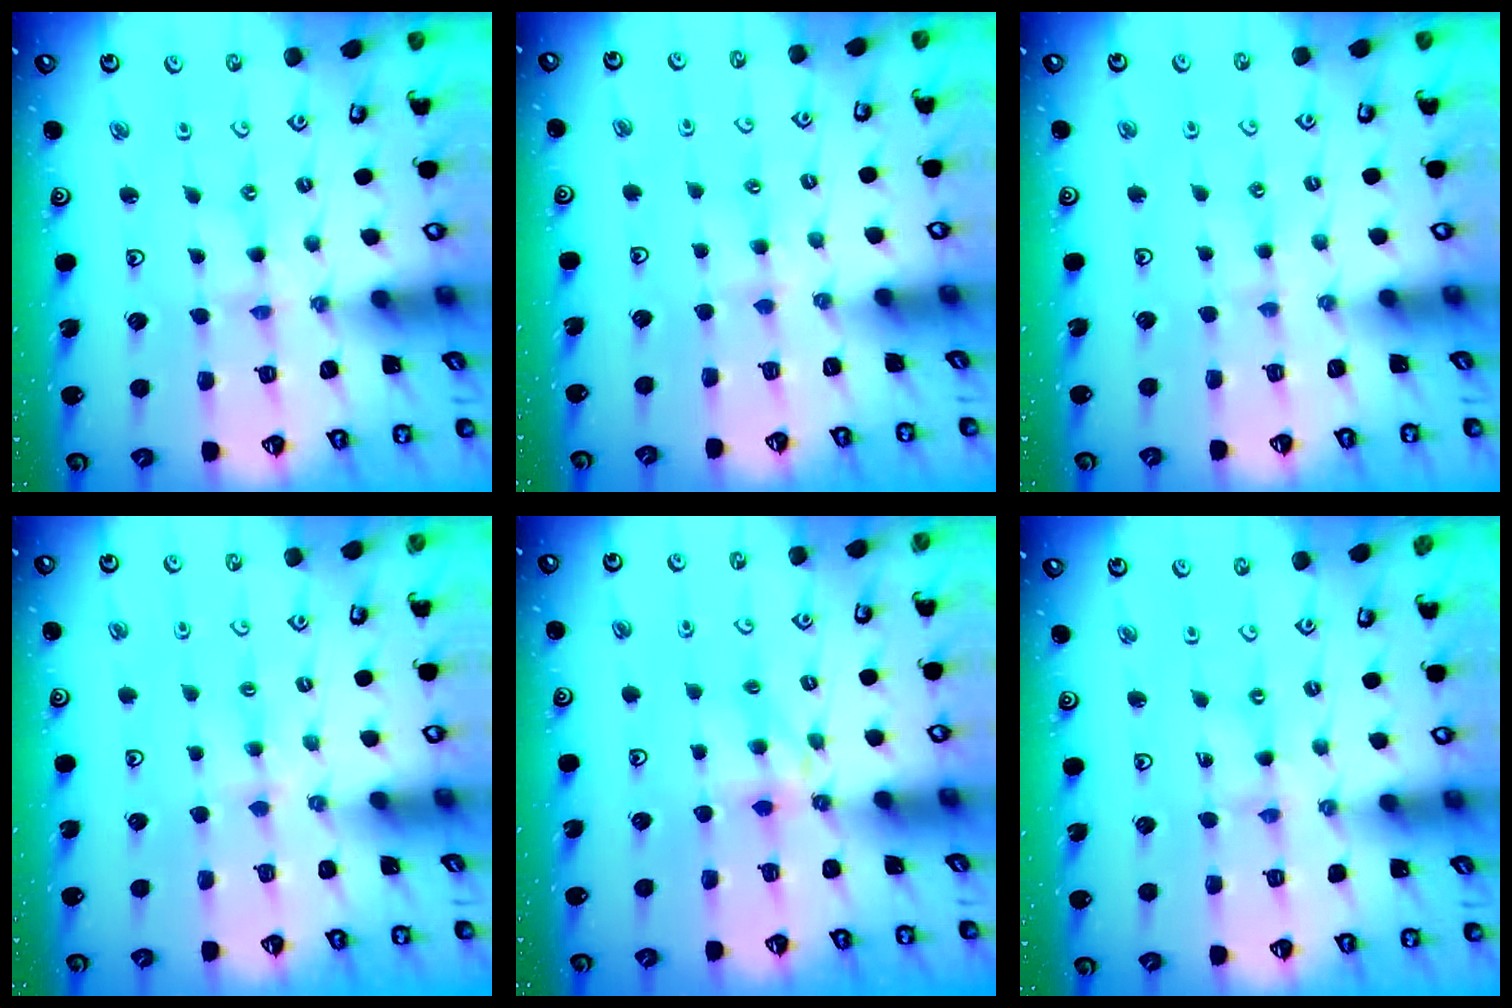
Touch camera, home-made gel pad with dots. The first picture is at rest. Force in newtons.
{"total": 4.3, "press": 4.2, "slide": 0.6}
{"total": 2.3, "press": 2.3, "slide": 0.4}
{"total": 3.5, "press": 3.4, "slide": 0.5}
{"total": 5.4, "press": 5.4, "slide": 0.1}
{"total": 0.7, "press": 0.7, "slide": 0.2}